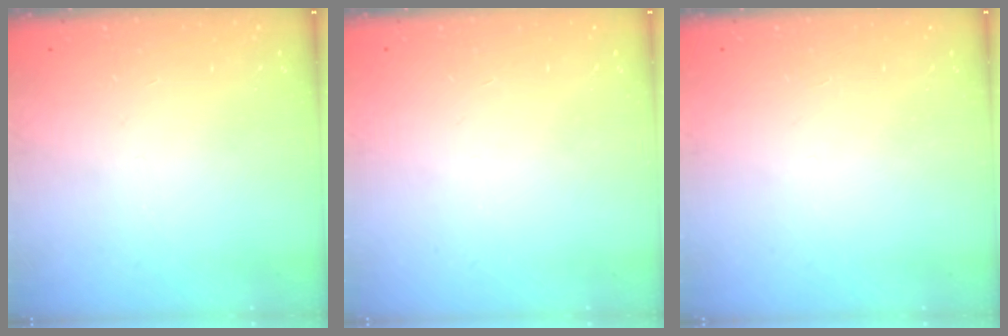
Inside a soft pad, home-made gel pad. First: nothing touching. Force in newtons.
{"total": 1.6, "press": 1.6, "slide": 0.1}
{"total": 1.5, "press": 1.5, "slide": 0.1}